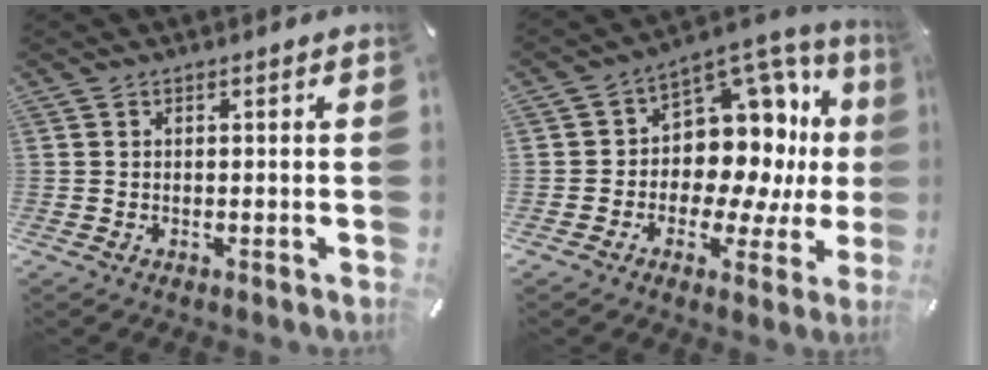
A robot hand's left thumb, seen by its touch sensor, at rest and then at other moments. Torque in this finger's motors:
{"motor_torque": [0.44, 0.49, 0.67, 0.43, 0.14]}